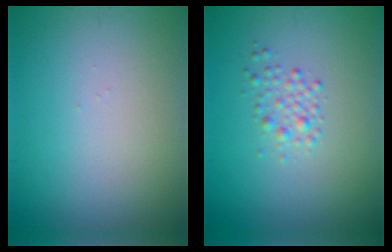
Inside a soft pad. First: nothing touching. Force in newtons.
{"total": 1.6, "press": 1.6, "slide": 0.1}